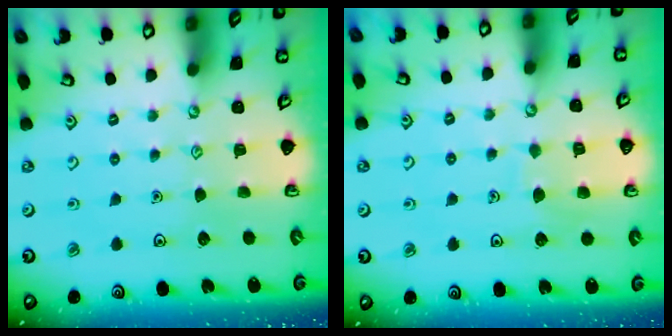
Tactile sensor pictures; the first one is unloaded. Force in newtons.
{"total": 5.2, "press": 5.1, "slide": 0.5}